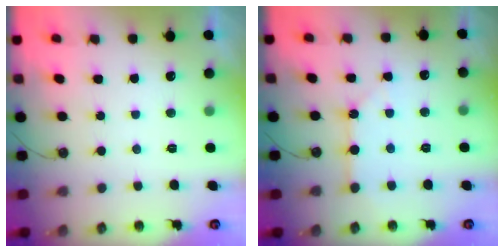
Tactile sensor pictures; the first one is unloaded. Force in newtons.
{"total": 2.9, "press": 2.9, "slide": 0.5}